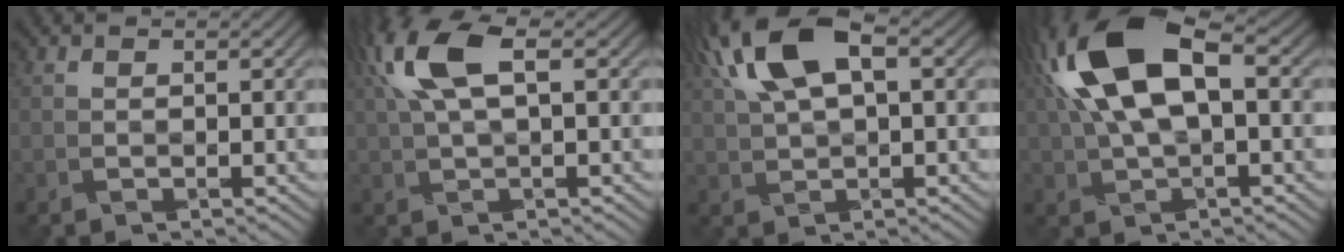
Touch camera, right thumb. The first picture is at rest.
{"total": 7.7, "force": [2.5, 2.7, 6.7], "torque": [-0.149, 0.020, 0.045]}
{"total": 10.2, "force": [4.1, 4.4, 8.2], "torque": [-0.177, 0.024, 0.074]}
{"total": 13.8, "force": [3.5, 6.4, 11.7], "torque": [-0.261, 0.020, 0.064]}